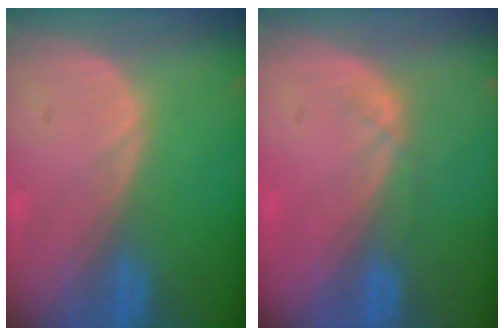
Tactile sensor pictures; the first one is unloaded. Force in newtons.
{"total": 1.7, "press": 1.5, "slide": 0.8}